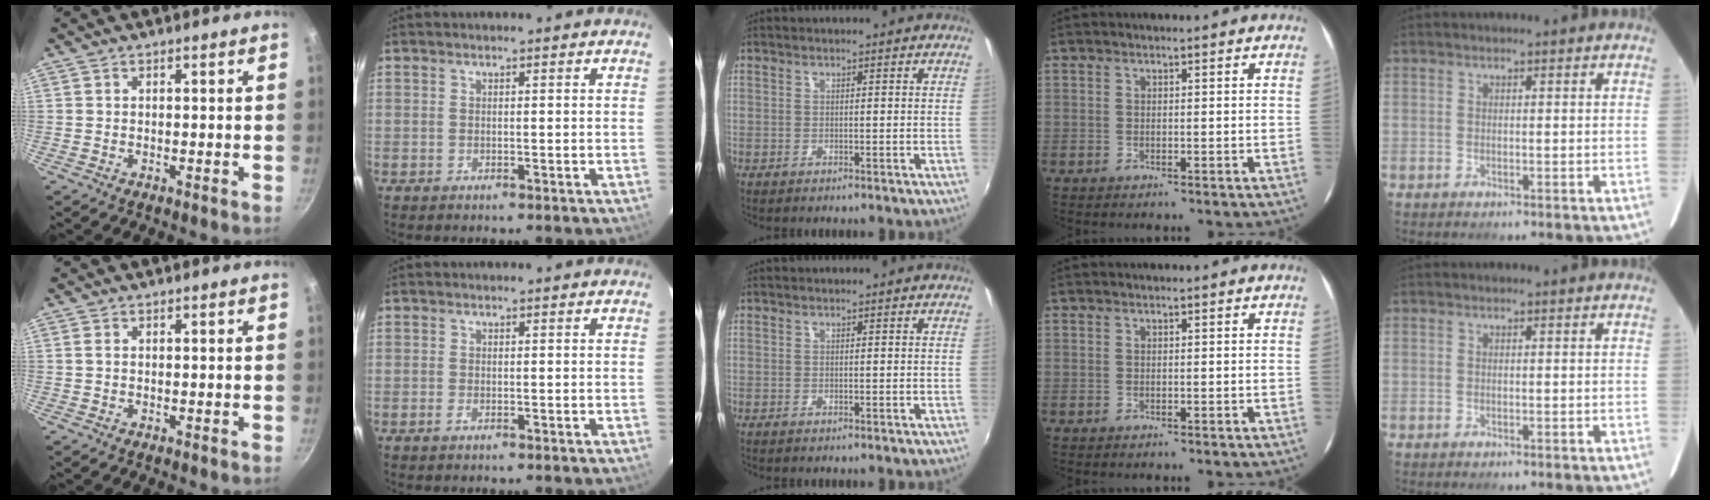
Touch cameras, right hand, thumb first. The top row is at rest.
{"thumb": {"total": 0.8, "force": [0.2, 0.5, 0.6], "torque": [-0.012, 0.002, 0.002]}, "index": {"total": 0.9, "force": [-0.4, 0.3, 0.8], "torque": [-0.017, -0.001, -0.007]}}